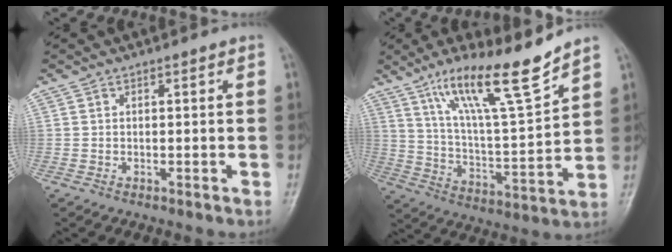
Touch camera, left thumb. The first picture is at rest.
{"total": 15.9, "force": [11.3, 1.8, 11.1], "torque": [-0.181, -0.066, 0.205]}